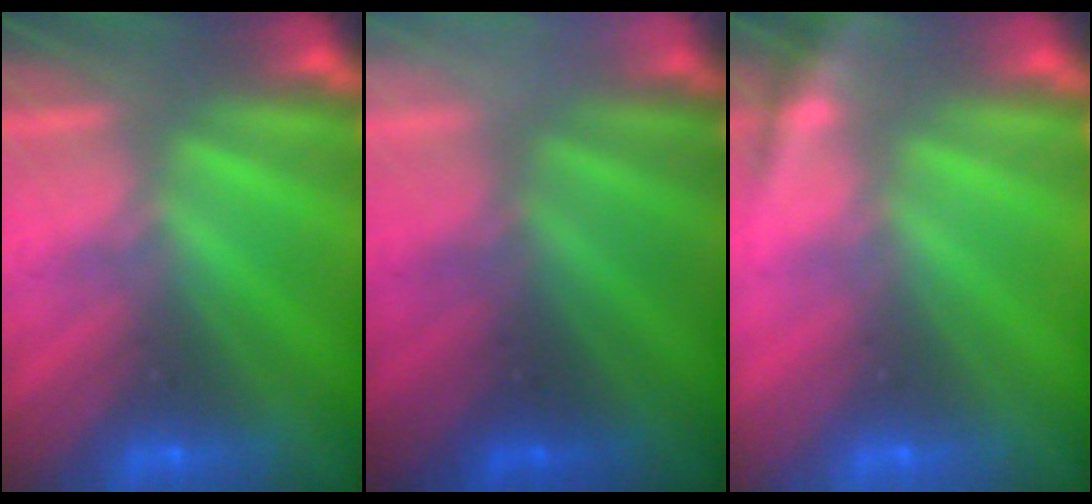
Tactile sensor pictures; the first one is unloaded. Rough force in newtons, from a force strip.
{"total": 2.4}
{"total": 1.7}